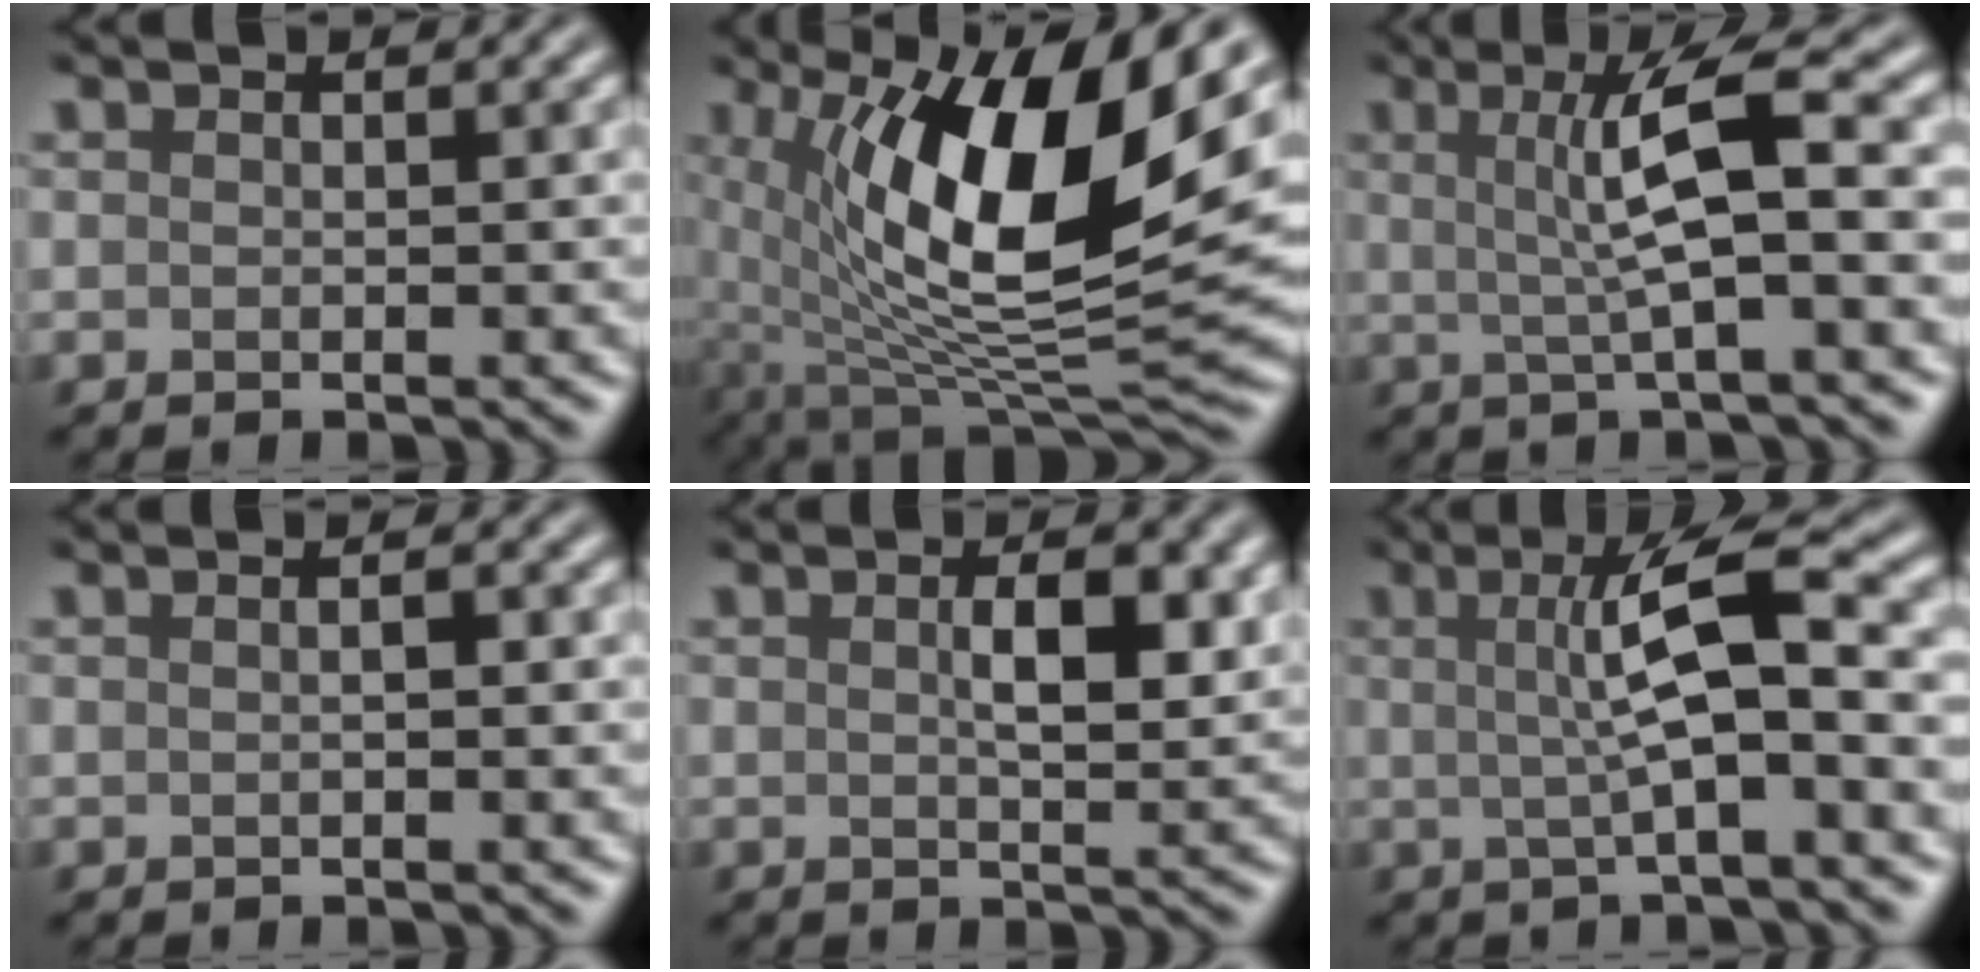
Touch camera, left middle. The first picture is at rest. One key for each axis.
{"total": 14.5, "fx": 4.1, "fy": 5.1, "fz": 12.9, "tx": -0.207, "ty": -0.008, "tz": 0.066}
{"total": 5.9, "fx": 0.7, "fy": 0.8, "fz": 5.8, "tx": -0.107, "ty": 0.009, "tz": 0.010}
{"total": 1.0, "fx": 0.0, "fy": 0.3, "fz": 0.9, "tx": -0.012, "ty": -0.002, "tz": -0.002}
{"total": 3.4, "fx": 0.7, "fy": 1.1, "fz": 3.1, "tx": -0.054, "ty": -0.001, "tz": 0.013}
{"total": 6.5, "fx": 0.5, "fy": 1.3, "fz": 6.4, "tx": -0.105, "ty": 0.012, "tz": 0.003}